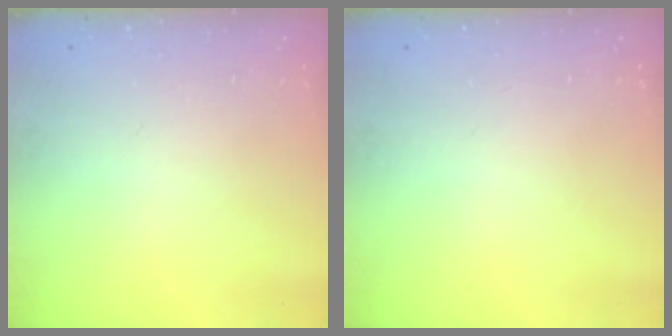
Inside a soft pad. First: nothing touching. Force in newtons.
{"total": 0.0}